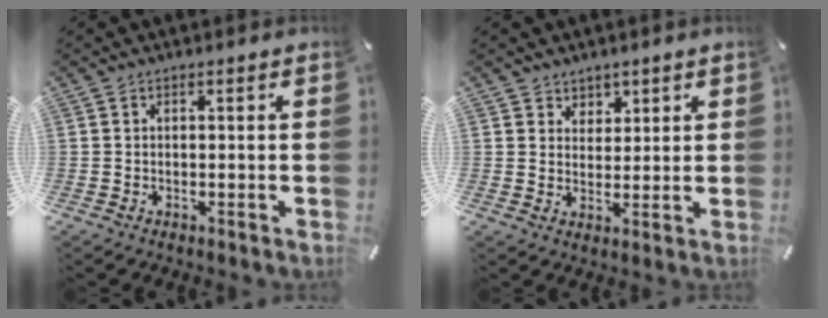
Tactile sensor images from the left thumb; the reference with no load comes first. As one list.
[{"total": 4.3, "force": [2.7, 3.3, -0.3], "torque": [0.015, -0.014, 0.045]}]